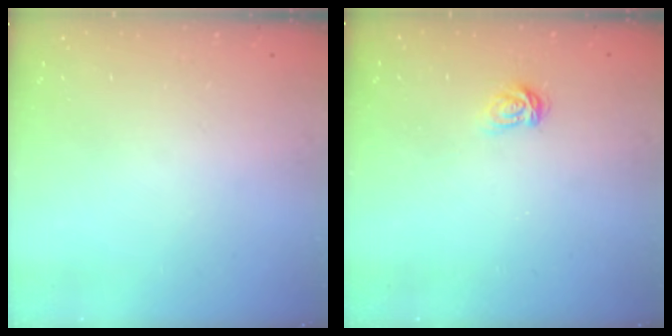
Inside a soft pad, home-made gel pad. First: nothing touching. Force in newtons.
{"total": 5.2, "press": 5.2, "slide": 0.5}